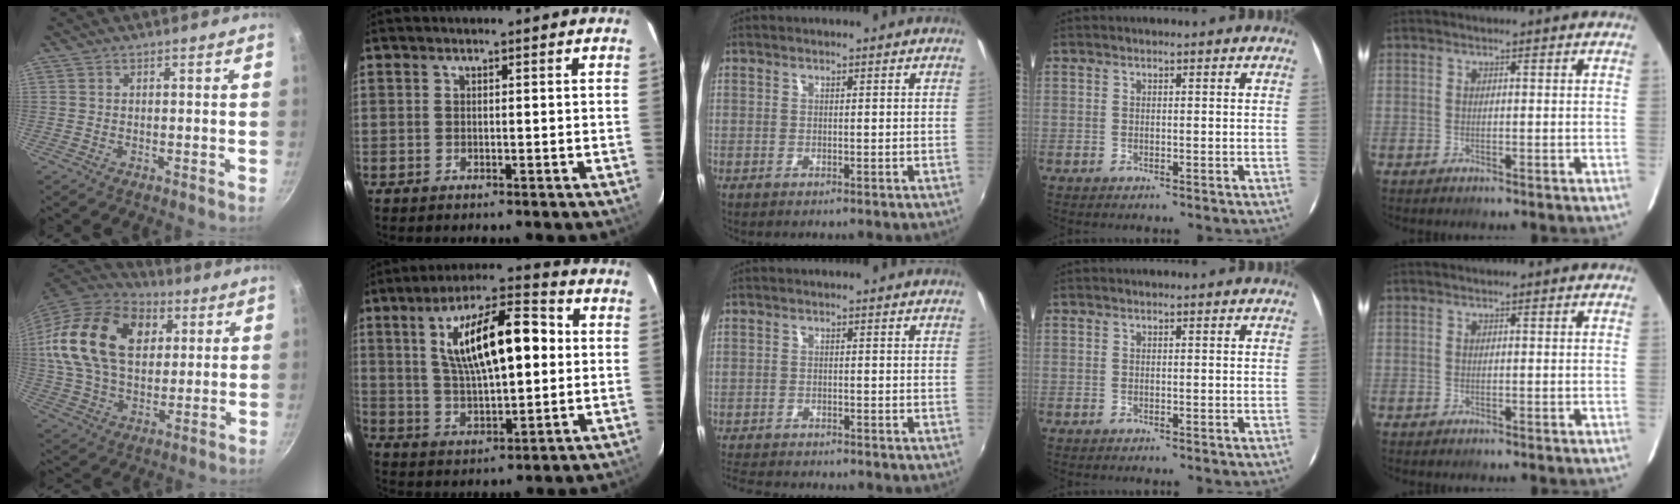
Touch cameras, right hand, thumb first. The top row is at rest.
{"thumb": {"total": 25.2, "force": [7.0, 16.6, 17.5], "torque": [-0.309, 0.009, 0.116]}, "index": {"total": 17.3, "force": [3.5, 6.2, 15.8], "torque": [-0.271, 0.025, 0.064]}, "middle": {"total": 7.6, "force": [-7.1, 1.5, 2.4], "torque": [-0.070, -0.015, -0.117]}}